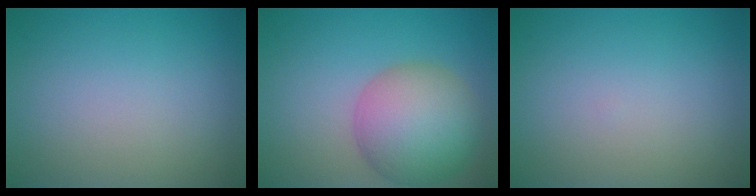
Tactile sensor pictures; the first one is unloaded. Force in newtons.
{"total": 7.9, "press": 7.9, "slide": 0.2}
{"total": 0.0}